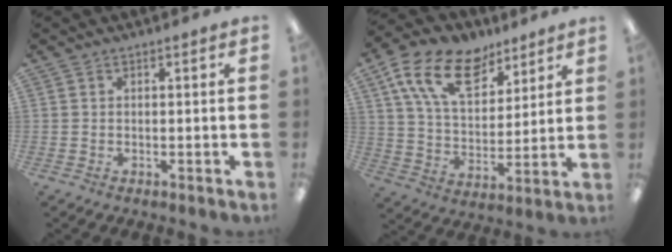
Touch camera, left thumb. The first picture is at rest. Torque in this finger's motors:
{"motor_torque": [0.56, 0.50, 1.59, -1.15, 0.28]}